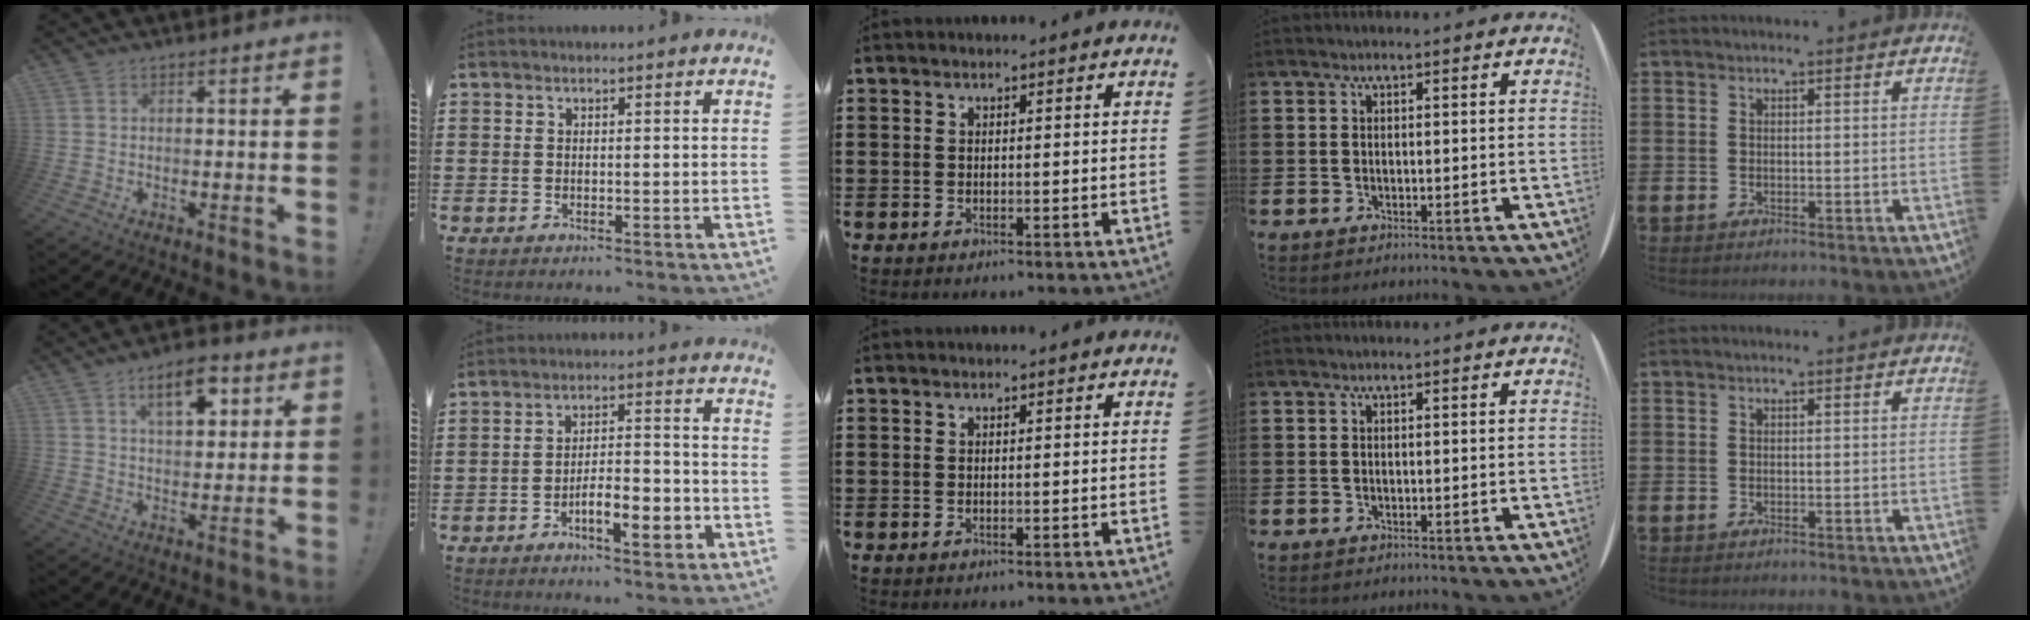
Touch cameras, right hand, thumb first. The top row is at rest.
{"thumb": {"total": 10.4, "force": [5.0, 5.0, 7.7], "torque": [-0.111, -0.010, 0.085]}, "index": {"total": 6.9, "force": [-3.4, 2.5, 5.4], "torque": [-0.095, 0.004, -0.060]}}